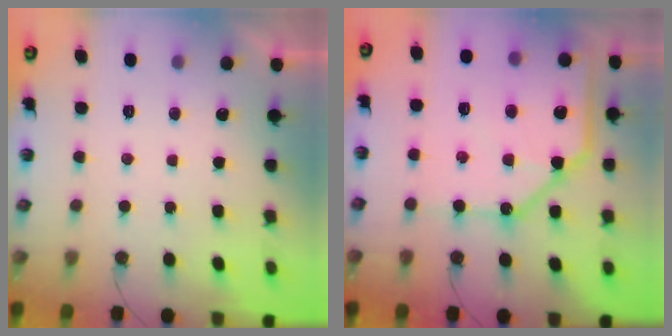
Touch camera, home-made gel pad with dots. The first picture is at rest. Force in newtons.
{"total": 17.9, "press": 17.8, "slide": 2.1}